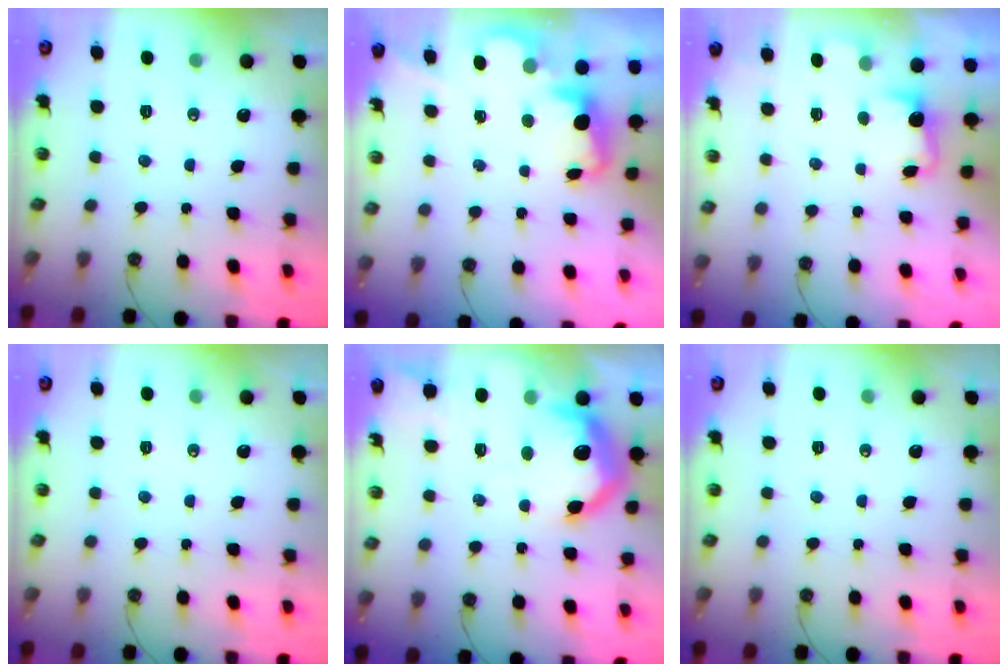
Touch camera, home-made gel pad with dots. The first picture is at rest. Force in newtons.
{"total": 2.5, "press": 2.4, "slide": 0.5}
{"total": 2.2, "press": 2.0, "slide": 0.9}
{"total": 0.0}
{"total": 16.3, "press": 16.3, "slide": 1.0}
{"total": 0.0}